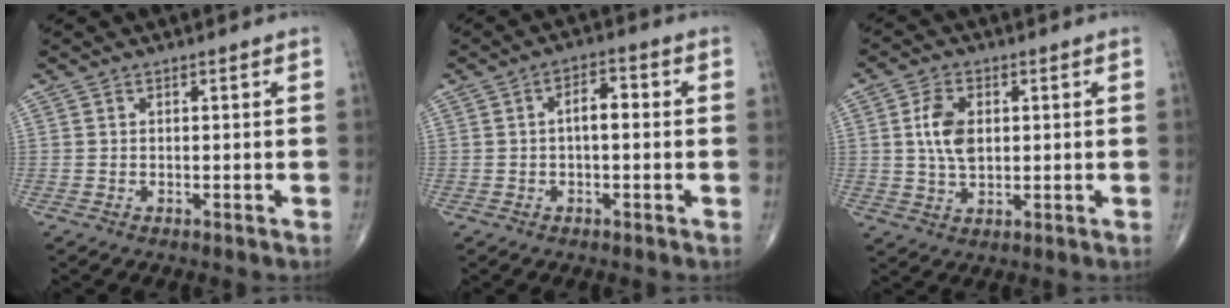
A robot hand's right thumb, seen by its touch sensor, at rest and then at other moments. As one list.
[{"total": 4.5, "force": [0.1, 2.1, 4.0], "torque": [-0.061, 0.017, -0.005]}, {"total": 6.9, "force": [1.0, 4.2, 5.4], "torque": [-0.099, -0.003, 0.019]}]